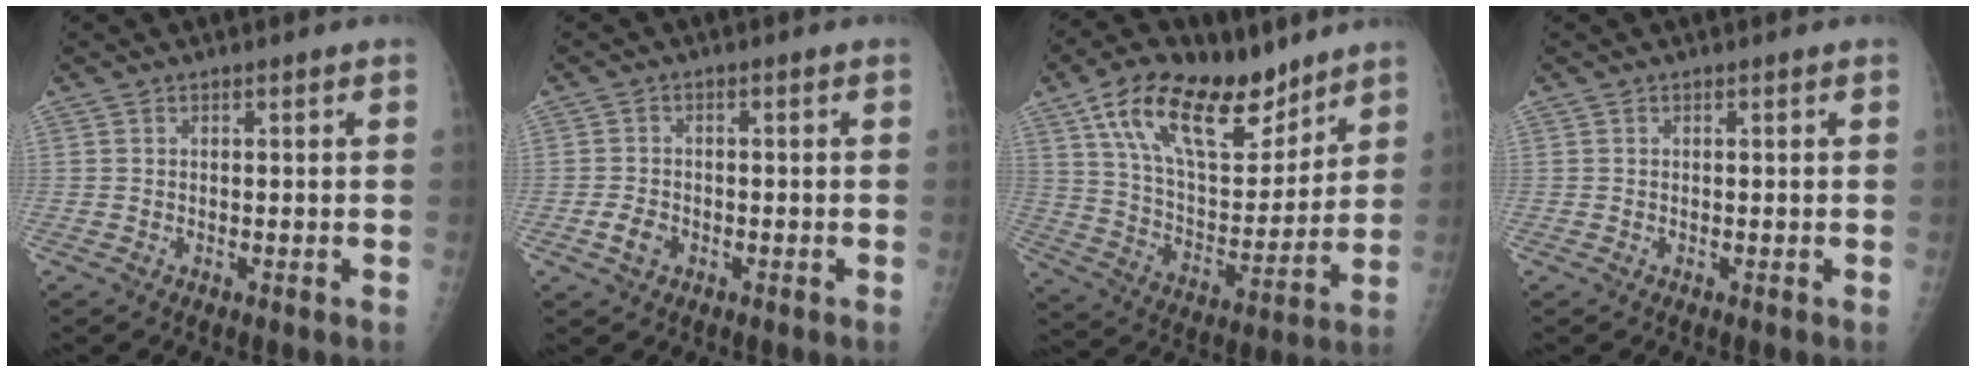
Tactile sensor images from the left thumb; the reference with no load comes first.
{"total": 3.1, "force": [-1.3, 2.3, 1.7], "torque": [-0.028, 0.007, -0.021]}
{"total": 22.3, "force": [14.0, 10.4, 13.9], "torque": [-0.199, -0.052, 0.247]}
{"total": 0.0}